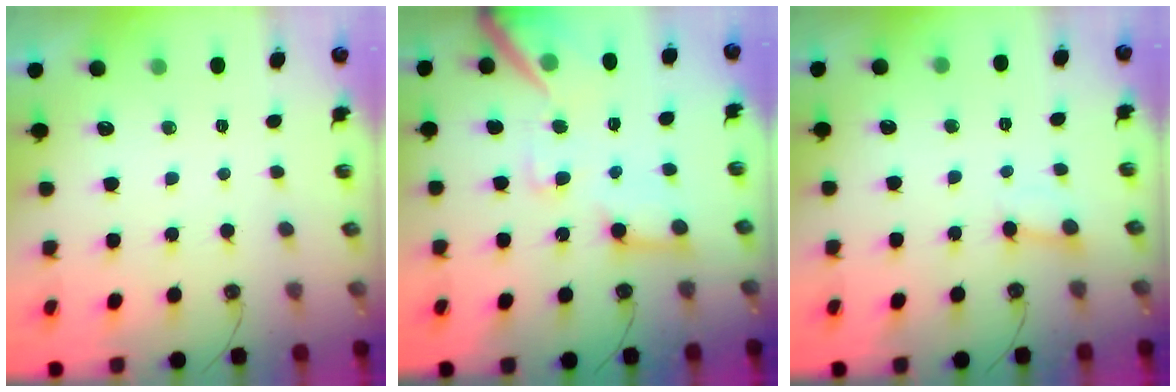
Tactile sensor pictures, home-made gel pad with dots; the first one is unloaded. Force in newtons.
{"total": 15.0, "press": 14.8, "slide": 2.1}
{"total": 2.5, "press": 2.4, "slide": 0.4}